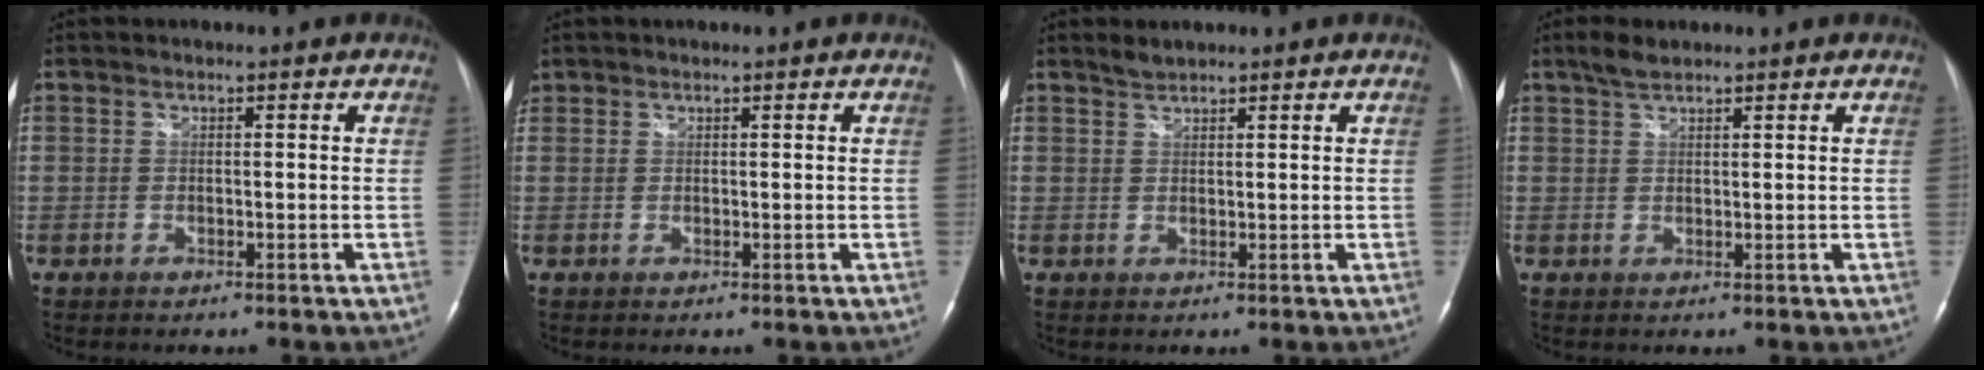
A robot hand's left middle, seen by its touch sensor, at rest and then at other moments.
{"total": 0.8, "force": [0.6, 0.5, -0.1], "torque": [0.002, 0.007, 0.010]}
{"total": 1.5, "force": [1.4, 0.2, 0.2], "torque": [-0.005, 0.003, 0.030]}
{"total": 2.6, "force": [2.1, 0.7, 1.3], "torque": [-0.031, 0.009, 0.042]}